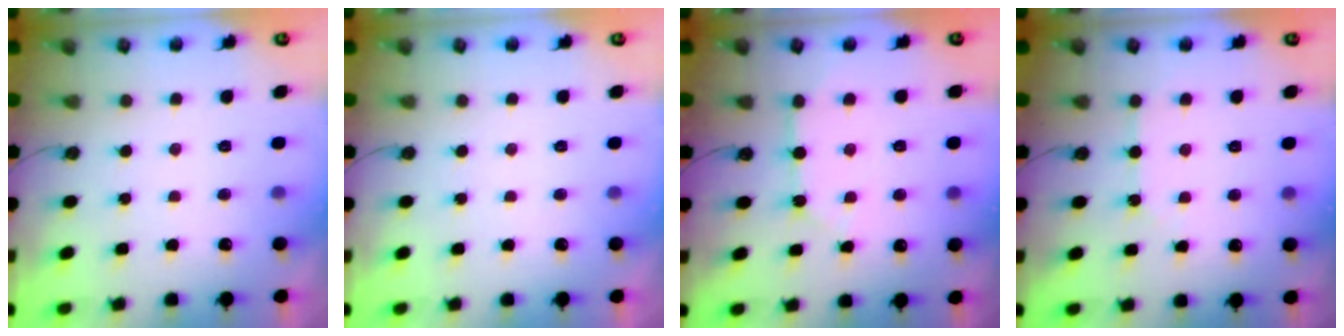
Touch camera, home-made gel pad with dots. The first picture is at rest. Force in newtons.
{"total": 0.0}
{"total": 4.0, "press": 3.9, "slide": 0.5}
{"total": 4.8, "press": 4.8, "slide": 0.7}